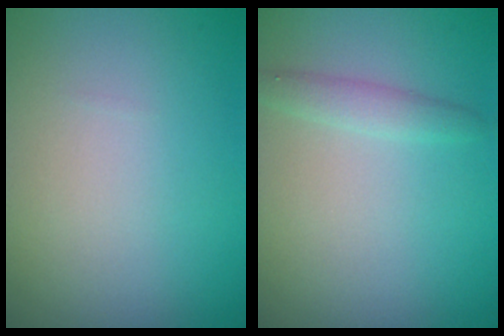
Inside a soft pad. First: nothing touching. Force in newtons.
{"total": 1.6, "press": 1.6, "slide": 0.1}